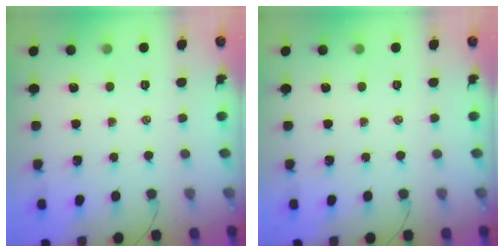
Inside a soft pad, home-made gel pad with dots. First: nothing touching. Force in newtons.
{"total": 0.0}